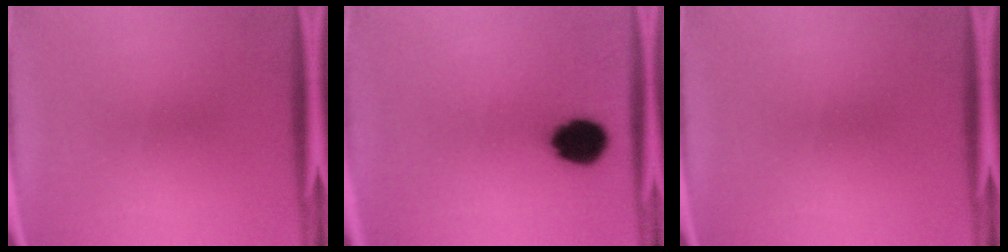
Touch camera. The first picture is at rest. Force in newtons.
{"total": 9.6}
{"total": 0.0}